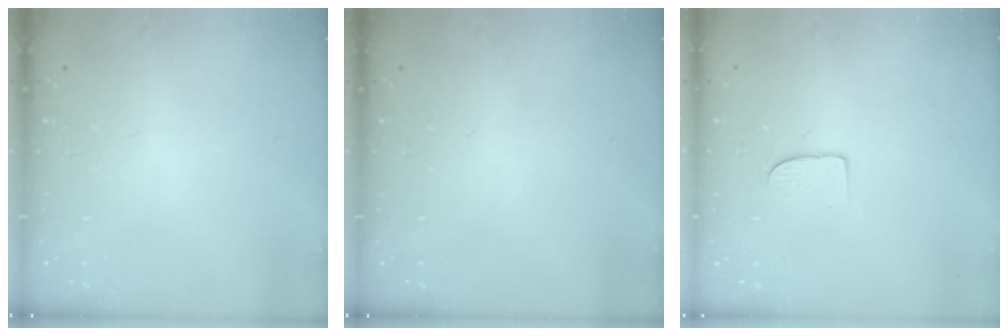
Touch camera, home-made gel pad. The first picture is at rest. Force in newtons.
{"total": 0.0}
{"total": 6.8, "press": 6.8, "slide": 0.5}